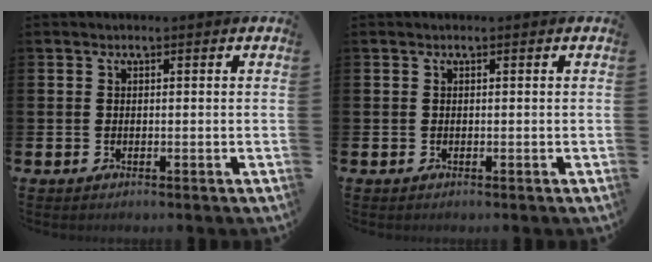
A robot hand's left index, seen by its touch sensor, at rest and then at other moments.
{"total": 0.0}